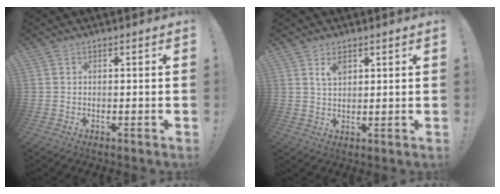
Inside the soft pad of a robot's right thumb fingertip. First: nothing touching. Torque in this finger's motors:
{"motor_torque": [-0.47, 0.50, -0.03, 0.51, 0.18]}